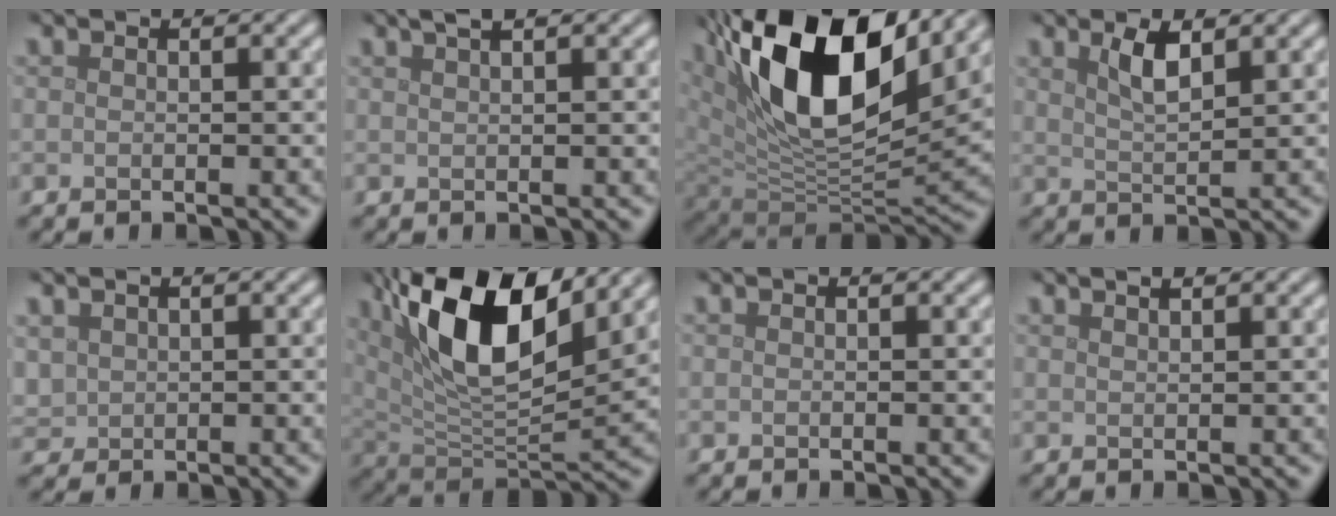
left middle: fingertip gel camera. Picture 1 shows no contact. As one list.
[{"total": 2.1, "force": [1.3, 0.6, 1.5], "torque": [-0.010, 0.004, 0.011]}, {"total": 16.0, "force": [6.7, 7.5, 12.5], "torque": [-0.224, 0.008, 0.114]}, {"total": 2.5, "force": [1.5, 0.7, 1.9], "torque": [-0.037, -0.001, 0.029]}, {"total": 1.7, "force": [0.8, 1.4, 0.5], "torque": [-0.019, -0.001, 0.020]}, {"total": 12.8, "force": [5.7, 5.0, 10.3], "torque": [-0.180, 0.007, 0.101]}, {"total": 0.0}, {"total": 1.9, "force": [1.4, 0.7, 1.0], "torque": [0.000, 0.003, 0.001]}]